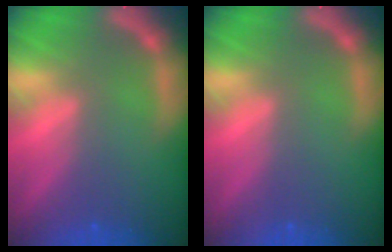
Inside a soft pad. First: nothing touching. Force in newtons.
{"total": 0.0}